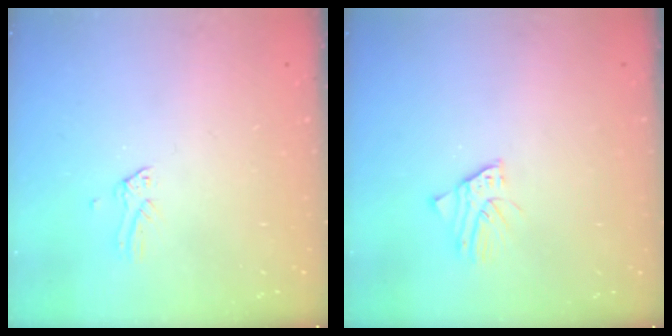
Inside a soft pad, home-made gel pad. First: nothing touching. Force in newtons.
{"total": 1.6, "press": 1.6, "slide": 0.3}